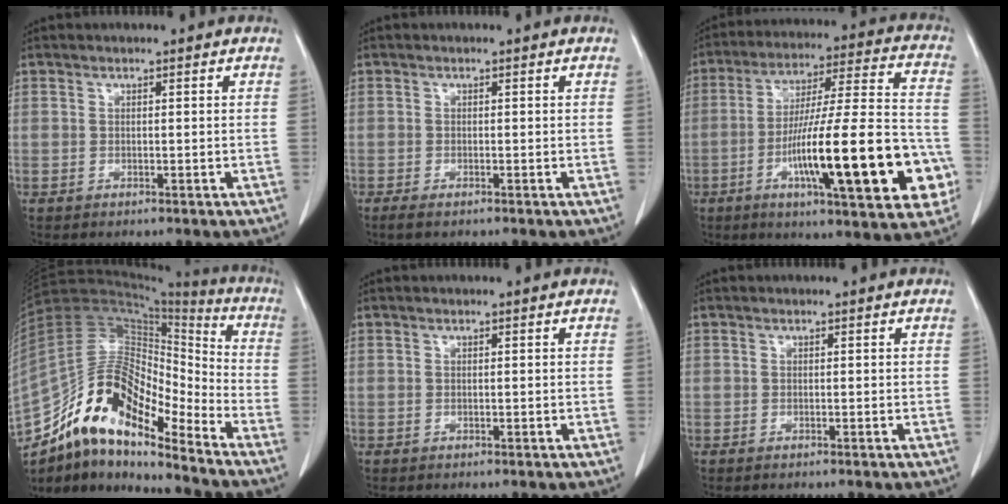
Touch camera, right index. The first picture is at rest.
{"total": 1.5, "force": [-1.1, 0.3, 0.9], "torque": [-0.020, -0.004, -0.018]}
{"total": 23.8, "force": [-7.4, 3.1, 22.4], "torque": [-0.316, 0.002, -0.109]}
{"total": 16.9, "force": [-12.6, 5.1, 10.1], "torque": [-0.173, 0.053, -0.221]}
{"total": 0.0}
{"total": 0.0}